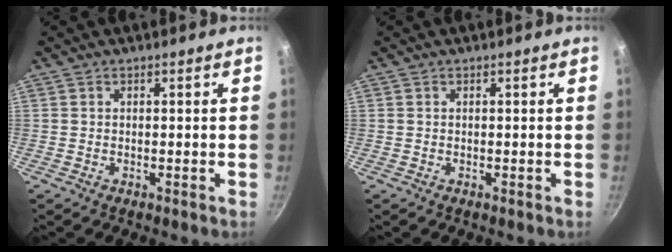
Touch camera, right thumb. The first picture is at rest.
{"total": 0.0}